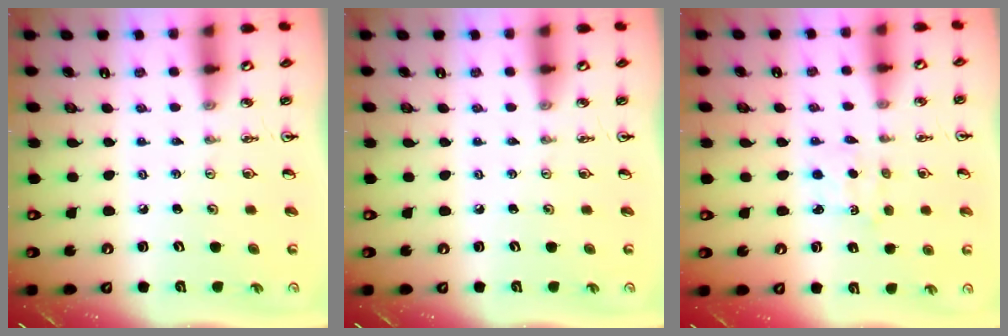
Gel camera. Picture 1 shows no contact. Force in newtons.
{"total": 0.0}
{"total": 2.5, "press": 2.5, "slide": 0.3}